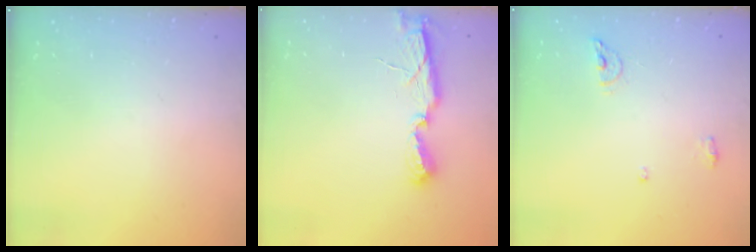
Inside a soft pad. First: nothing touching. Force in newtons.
{"total": 6.7, "press": 6.7, "slide": 0.8}
{"total": 6.1, "press": 5.9, "slide": 1.4}